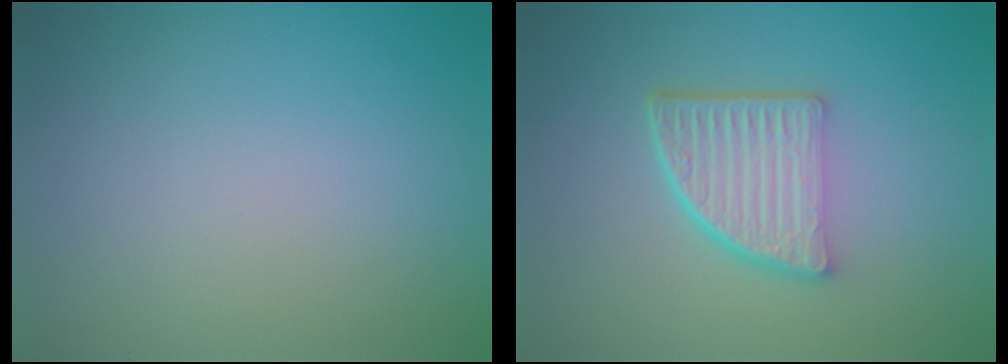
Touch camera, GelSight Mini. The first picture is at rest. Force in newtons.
{"total": 5.5, "press": 3.9, "slide": 3.8}